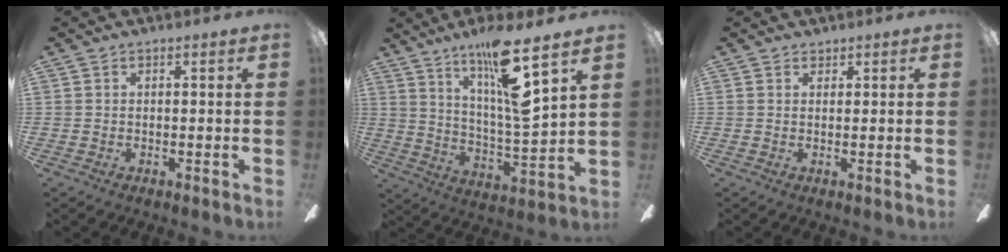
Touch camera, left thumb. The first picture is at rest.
{"total": 16.3, "force": [10.9, 1.6, 12.0], "torque": [-0.215, -0.061, 0.169]}
{"total": 1.0, "force": [0.9, 0.4, 0.0], "torque": [0.007, -0.005, 0.016]}